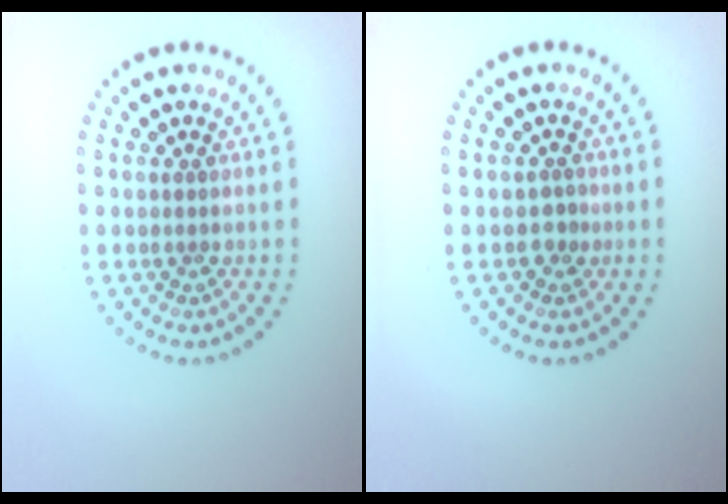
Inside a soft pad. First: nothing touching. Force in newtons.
{"total": 1.2, "press": 1.1, "slide": 0.5}